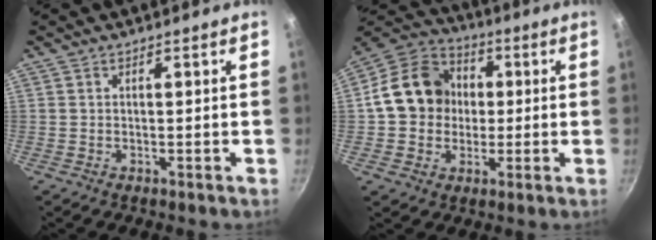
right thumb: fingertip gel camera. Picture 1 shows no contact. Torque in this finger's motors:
{"motor_torque": [1.05, 2.57, 0.69, -0.78, 0.16]}